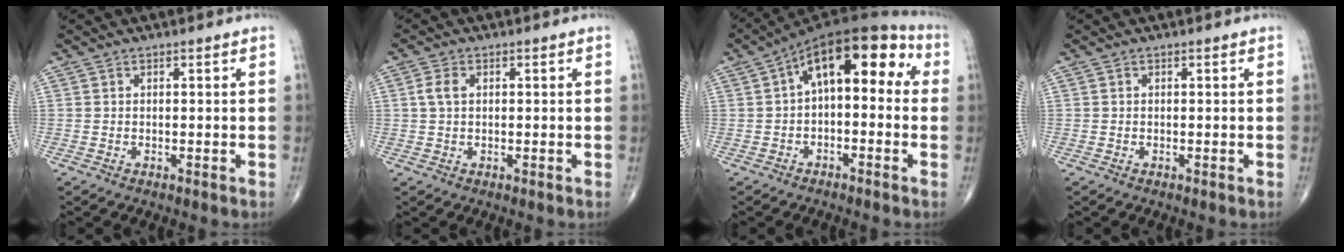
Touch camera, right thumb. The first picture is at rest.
{"total": 2.7, "force": [0.6, 1.7, 2.0], "torque": [-0.047, 0.008, 0.011]}
{"total": 14.4, "force": [2.2, 7.4, 12.2], "torque": [-0.152, 0.049, 0.019]}
{"total": 0.0}